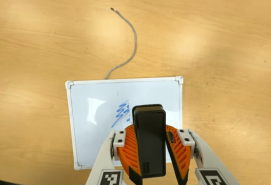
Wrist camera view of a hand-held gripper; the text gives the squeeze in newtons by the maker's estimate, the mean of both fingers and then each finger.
{"total": 8.3, "left": 9.2, "right": 7.5}